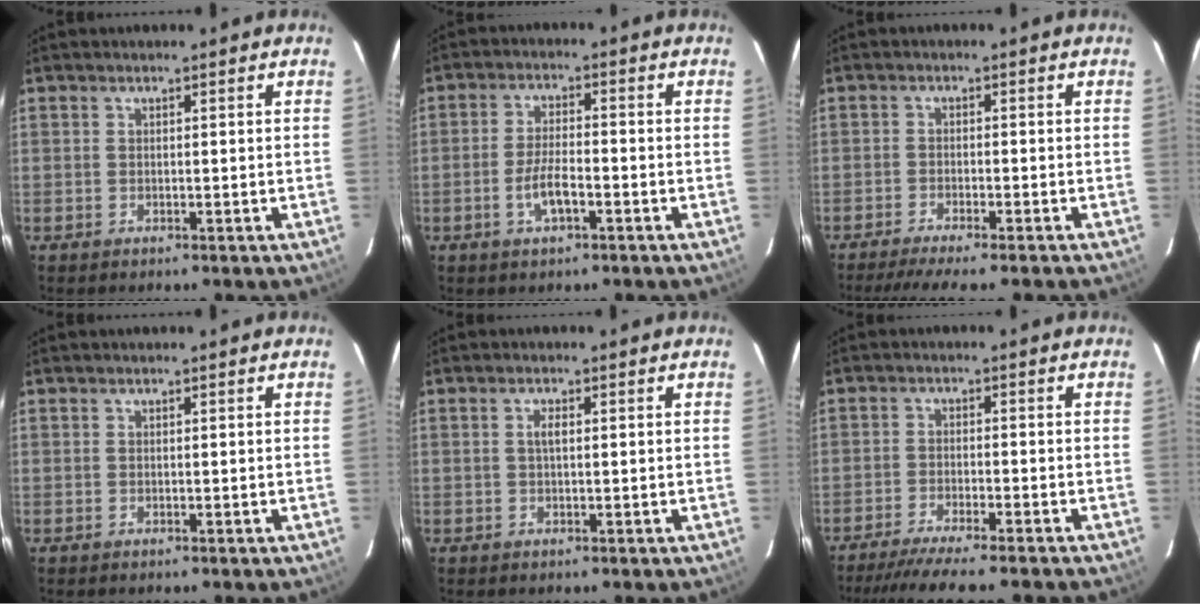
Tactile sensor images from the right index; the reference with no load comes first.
{"total": 5.3, "force": [-2.4, 1.7, 4.4], "torque": [-0.092, -0.002, -0.042]}
{"total": 8.3, "force": [-7.1, 0.0, 4.2], "torque": [-0.089, -0.019, -0.114]}
{"total": 0.0}
{"total": 1.5, "force": [0.2, 0.5, 1.4], "torque": [-0.027, 0.003, 0.003]}
{"total": 10.9, "force": [-9.6, 0.3, 5.1], "torque": [-0.110, -0.023, -0.152]}